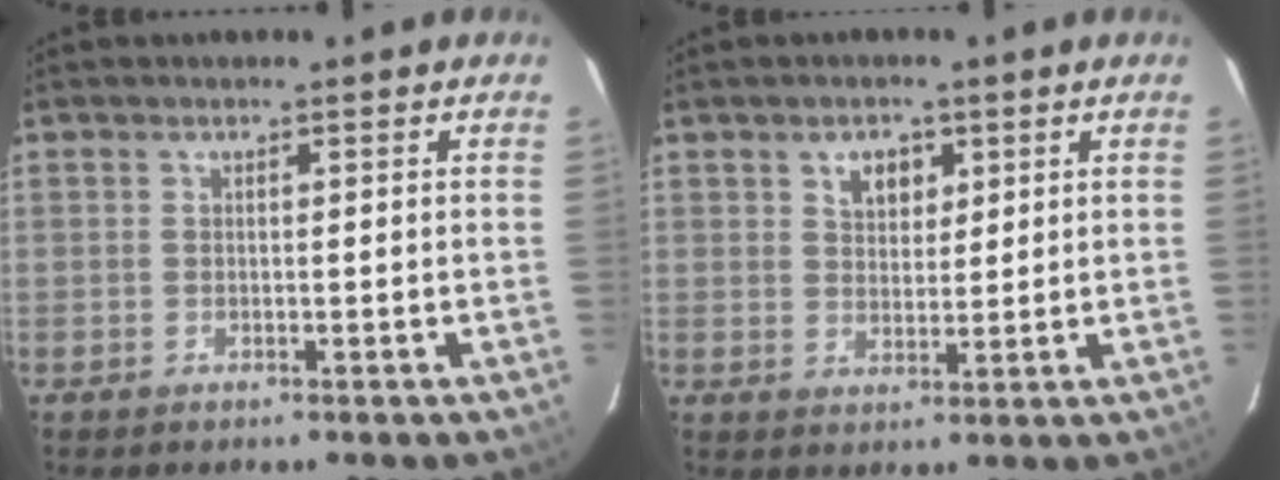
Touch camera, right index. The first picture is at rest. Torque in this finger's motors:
{"motor_torque": [0.08, 0.06, 0.07, 0.04]}